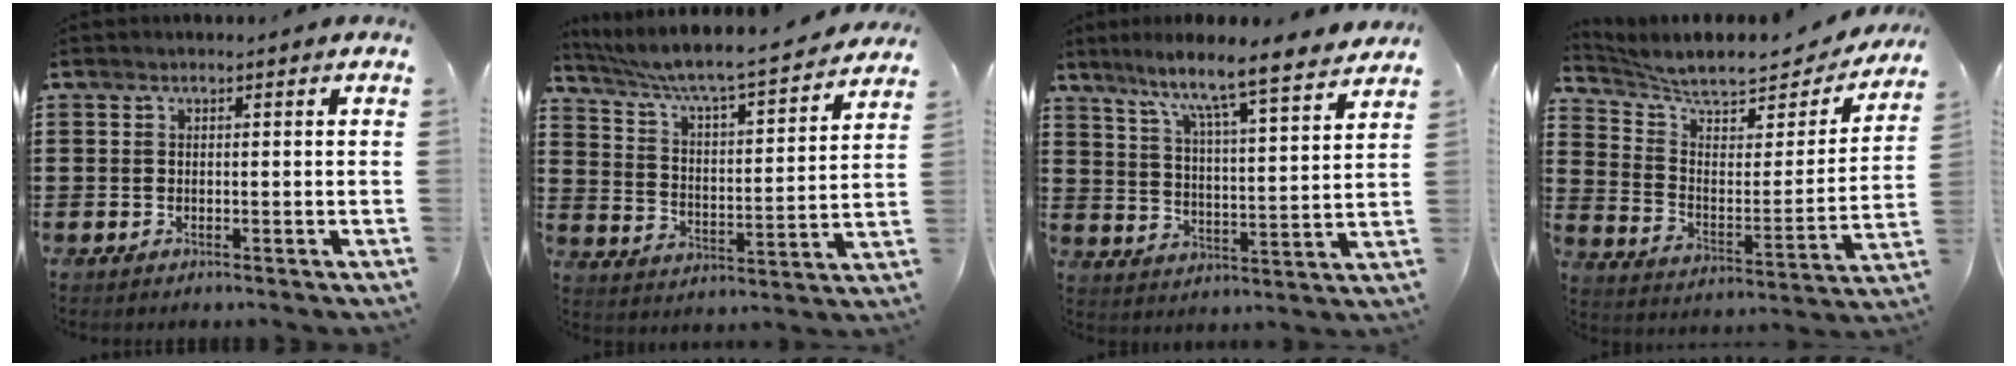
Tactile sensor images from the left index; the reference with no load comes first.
{"total": 5.6, "force": [4.8, 0.2, 3.0], "torque": [-0.078, -0.039, 0.072]}
{"total": 7.4, "force": [6.4, -0.6, 3.7], "torque": [-0.099, -0.050, 0.101]}
{"total": 7.3, "force": [6.4, 1.5, 3.2], "torque": [-0.094, -0.042, 0.108]}